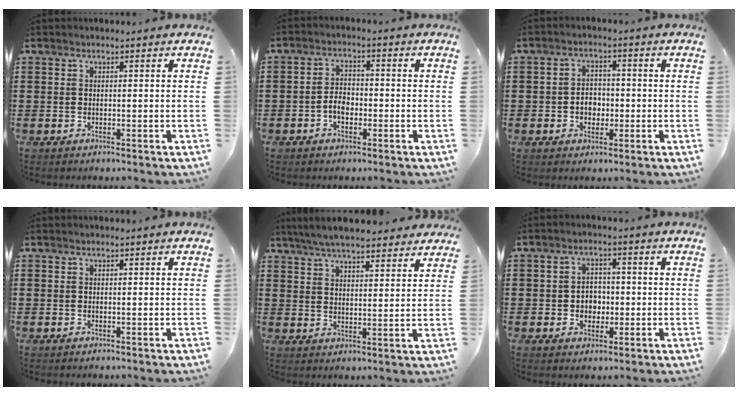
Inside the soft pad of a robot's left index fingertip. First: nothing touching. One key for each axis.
{"total": 3.1, "fx": -1.2, "fy": 2.0, "fz": 2.1, "tx": -0.049, "ty": 0.003, "tz": -0.027}
{"total": 3.5, "fx": -0.9, "fy": 2.7, "fz": 2.0, "tx": -0.036, "ty": 0.003, "tz": -0.021}
{"total": 0.0}
{"total": 6.2, "fx": 5.8, "fy": 0.7, "fz": 2.0, "tx": -0.059, "ty": -0.015, "tz": 0.106}
{"total": 3.5, "fx": -0.6, "fy": 3.0, "fz": 1.7, "tx": -0.034, "ty": 0.003, "tz": -0.017}